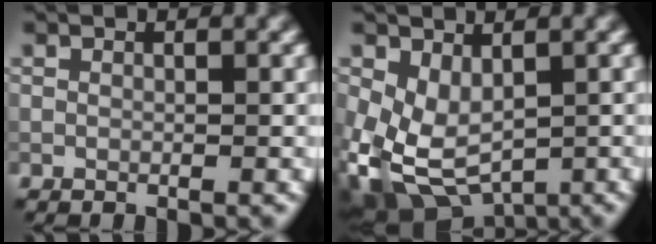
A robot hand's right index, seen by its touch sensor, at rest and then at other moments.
{"total": 6.2, "force": [-0.6, 4.3, 4.4], "torque": [-0.102, -0.017, -0.001]}